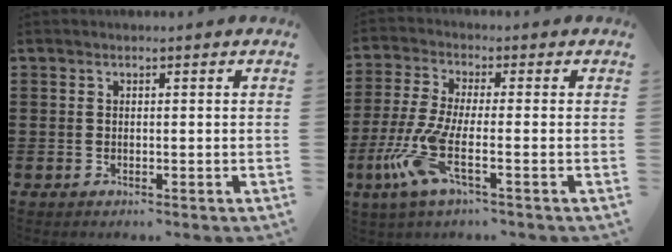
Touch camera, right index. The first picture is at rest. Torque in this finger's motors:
{"motor_torque": [2.14, 0.00, 0.55, 0.21]}